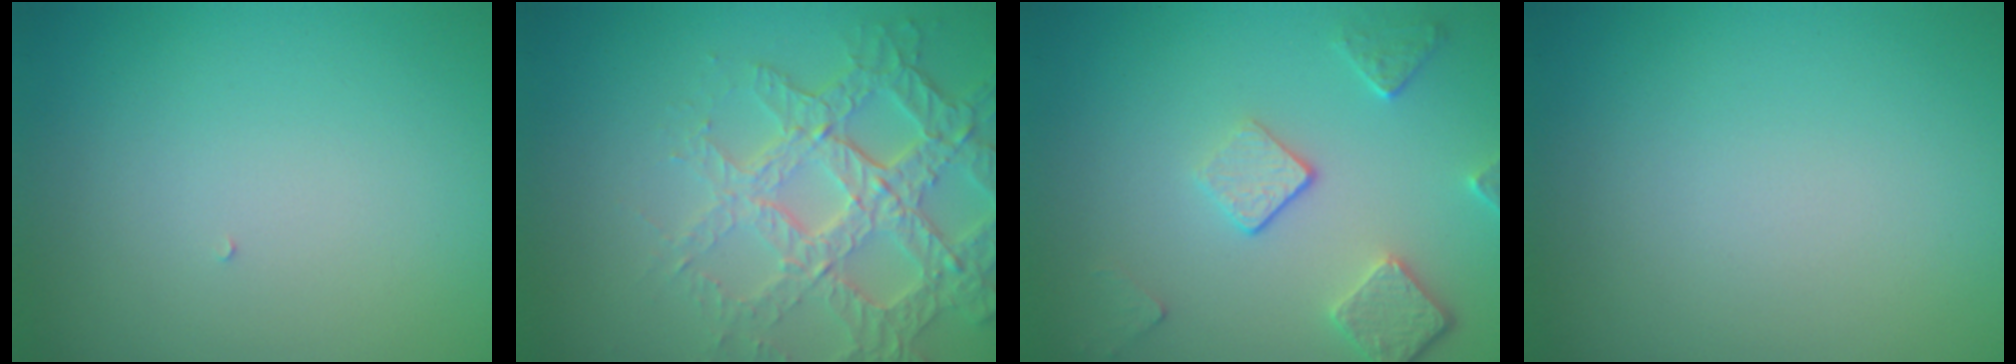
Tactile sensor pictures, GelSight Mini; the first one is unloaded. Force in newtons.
{"total": 6.8, "press": 5.1, "slide": 4.5}
{"total": 3.7, "press": 2.9, "slide": 2.4}
{"total": 0.0}